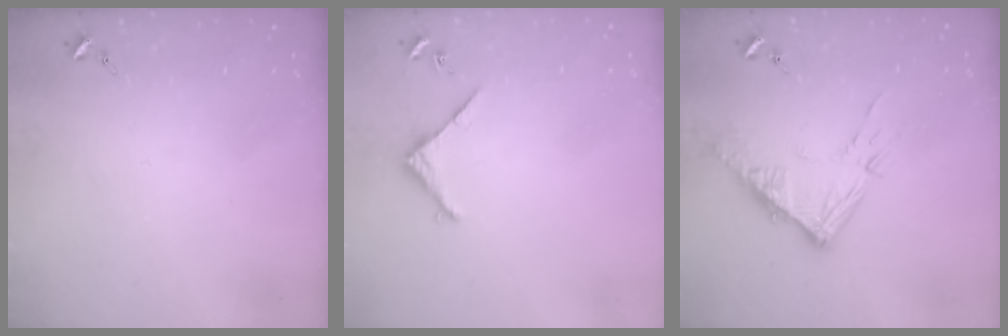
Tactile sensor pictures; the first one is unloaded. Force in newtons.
{"total": 3.4, "press": 3.4, "slide": 0.4}
{"total": 13.2, "press": 13.2, "slide": 1.2}